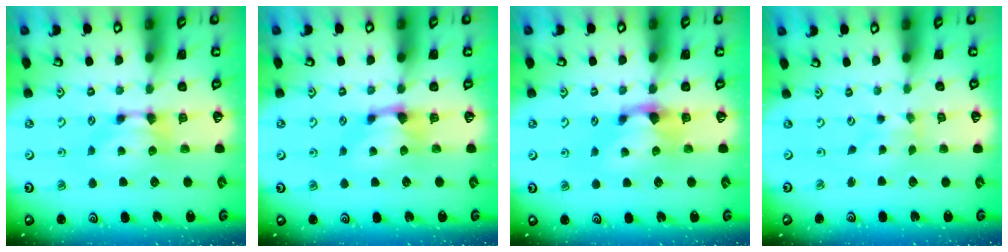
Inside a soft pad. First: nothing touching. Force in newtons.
{"total": 1.0, "press": 0.5, "slide": 0.8}
{"total": 0.9, "press": 0.5, "slide": 0.8}
{"total": 2.8, "press": 2.7, "slide": 0.9}